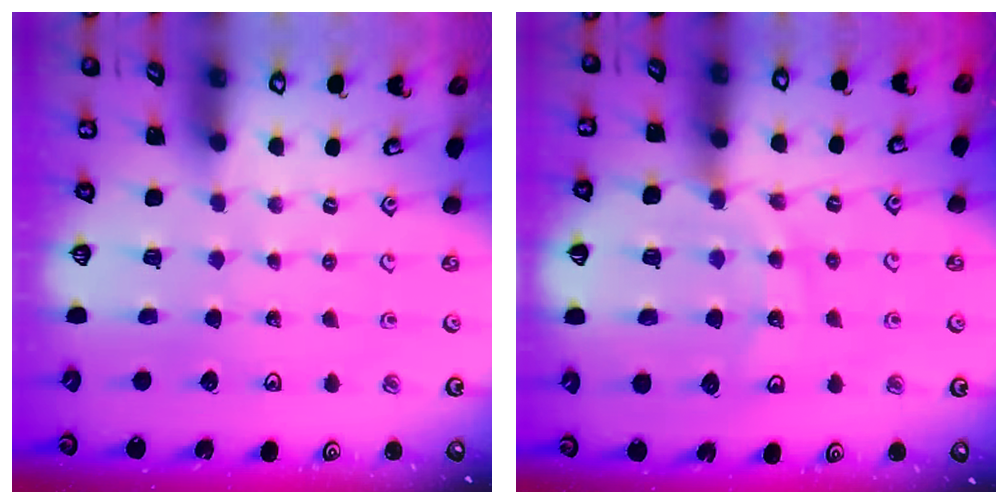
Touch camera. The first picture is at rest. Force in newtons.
{"total": 12.9, "press": 12.4, "slide": 3.3}